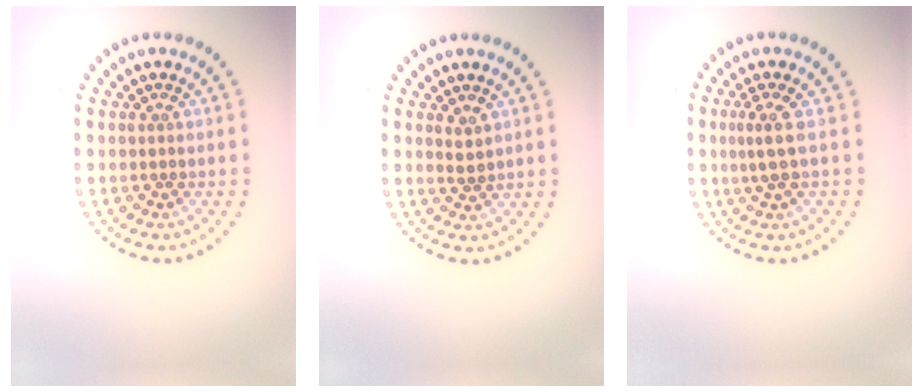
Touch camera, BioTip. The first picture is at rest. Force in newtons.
{"total": 1.1, "press": 0.9, "slide": 0.6}
{"total": 2.1, "press": 1.3, "slide": 1.6}